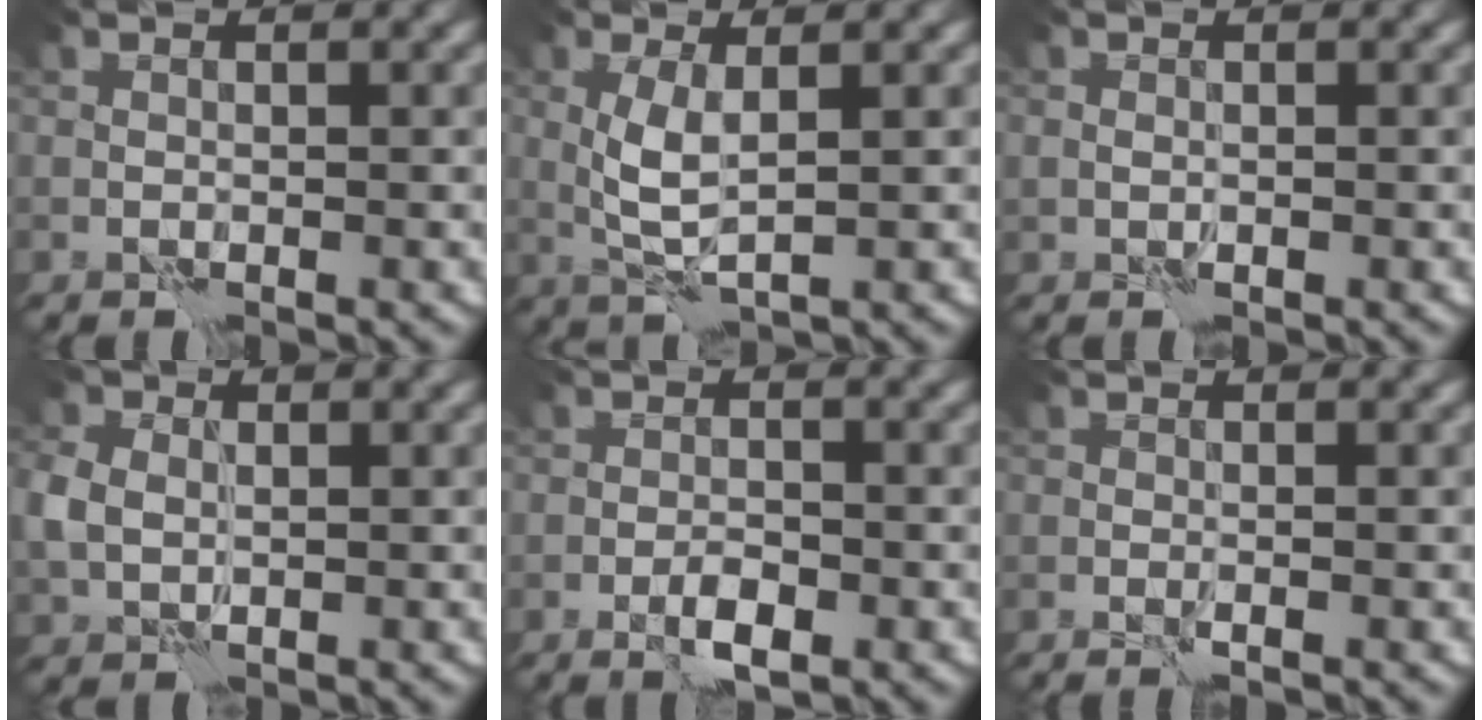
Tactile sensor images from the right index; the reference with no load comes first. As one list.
[{"total": 3.1, "force": [0.8, 0.7, 2.9], "torque": [-0.069, 0.001, 0.017]}, {"total": 0.6, "force": [0.1, 0.4, 0.3], "torque": [-0.006, 0.000, 0.004]}, {"total": 3.1, "force": [0.4, 2.4, 1.9], "torque": [-0.054, 0.002, 0.006]}, {"total": 2.1, "force": [-0.9, 0.7, 1.8], "torque": [-0.031, 0.001, -0.018]}, {"total": 0.7, "force": [-0.3, -0.3, 0.6], "torque": [-0.017, 0.002, -0.005]}]